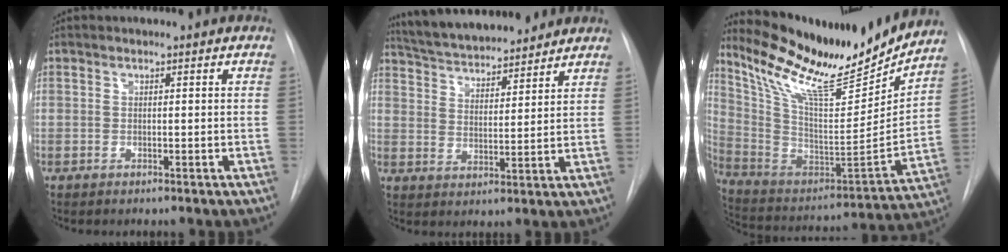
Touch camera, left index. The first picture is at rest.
{"total": 15.6, "force": [14.2, 3.3, 5.7], "torque": [-0.095, 0.021, 0.225]}
{"total": 23.7, "force": [20.7, 3.5, 11.1], "torque": [-0.201, -0.052, 0.336]}